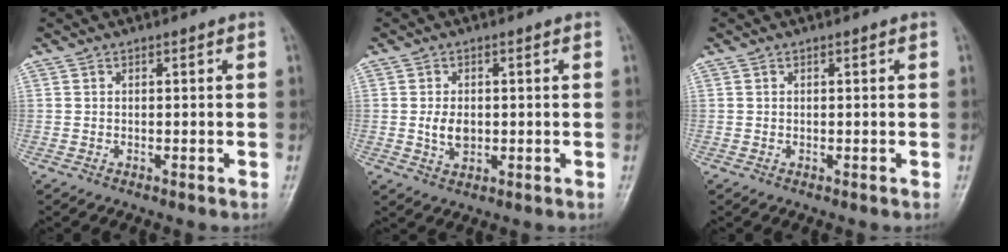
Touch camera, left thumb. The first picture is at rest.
{"total": 4.1, "force": [-0.1, 2.8, 3.1], "torque": [-0.050, -0.003, 0.002]}
{"total": 0.0}